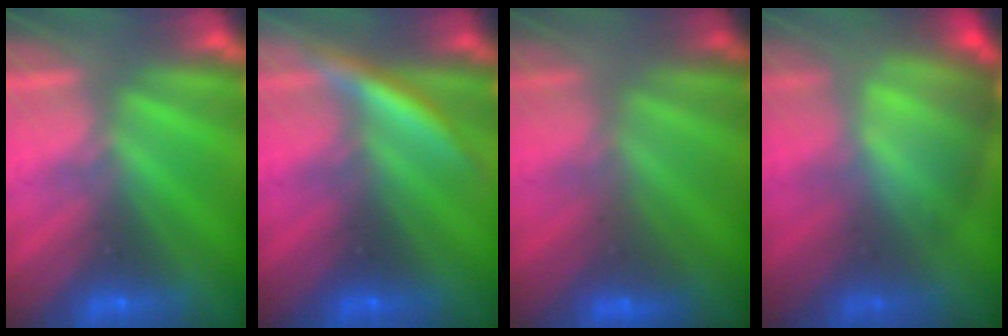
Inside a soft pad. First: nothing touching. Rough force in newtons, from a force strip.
{"total": 3.4}
{"total": 2.4}
{"total": 7.8}